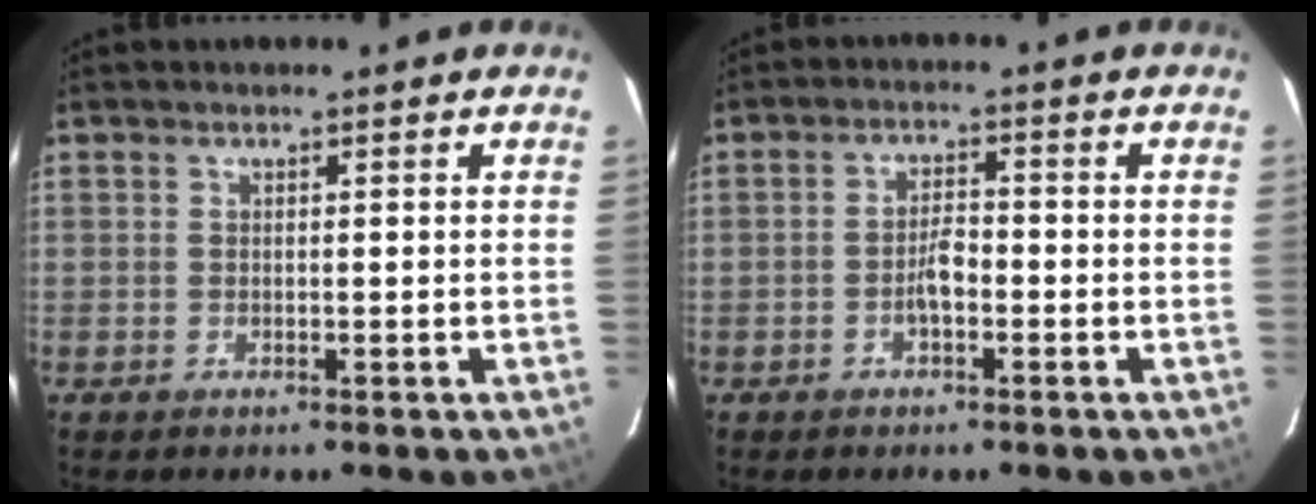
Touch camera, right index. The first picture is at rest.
{"total": 3.5, "force": [-1.5, 1.3, 2.8], "torque": [-0.055, 0.007, -0.025]}